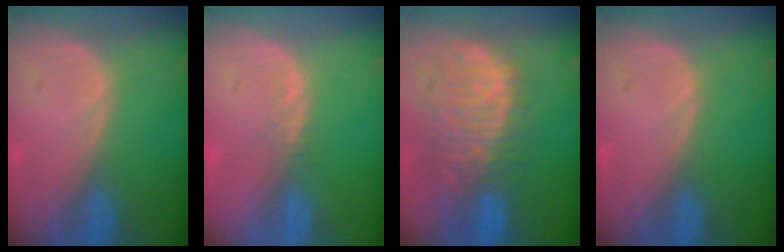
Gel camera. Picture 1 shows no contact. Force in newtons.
{"total": 0.7, "press": 0.7, "slide": 0.1}
{"total": 11.3, "press": 9.7, "slide": 5.8}
{"total": 0.0}